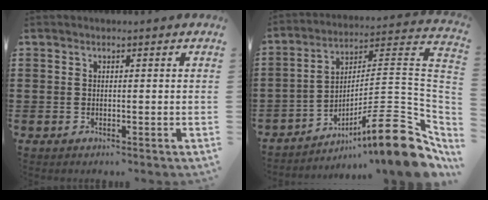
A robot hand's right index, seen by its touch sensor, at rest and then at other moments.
{"total": 14.8, "force": [-8.3, 2.3, 12.0], "torque": [-0.164, 0.013, -0.142]}